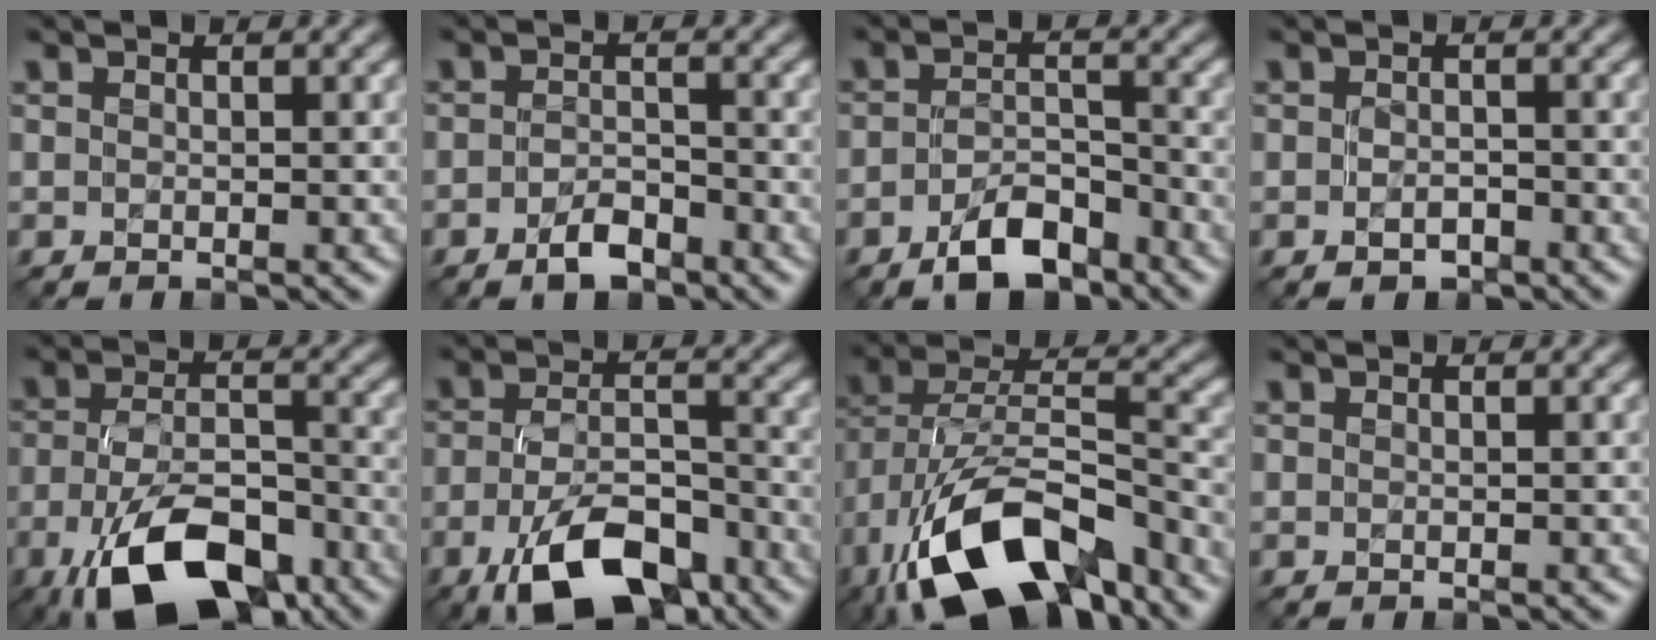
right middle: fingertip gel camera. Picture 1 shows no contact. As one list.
[{"total": 2.9, "force": [-1.9, 1.2, 1.7], "torque": [-0.030, 0.005, -0.037]}, {"total": 5.2, "force": [-3.5, 2.2, 3.2], "torque": [-0.054, 0.002, -0.062]}, {"total": 1.4, "force": [-0.7, 0.8, 0.9], "torque": [-0.017, 0.002, -0.013]}, {"total": 11.2, "force": [-6.9, 4.7, 7.4], "torque": [-0.145, -0.006, -0.121]}, {"total": 9.9, "force": [-6.0, 4.1, 6.8], "torque": [-0.126, -0.006, -0.103]}, {"total": 14.3, "force": [-8.5, 6.4, 9.5], "torque": [-0.174, -0.001, -0.149]}, {"total": 0.0}]